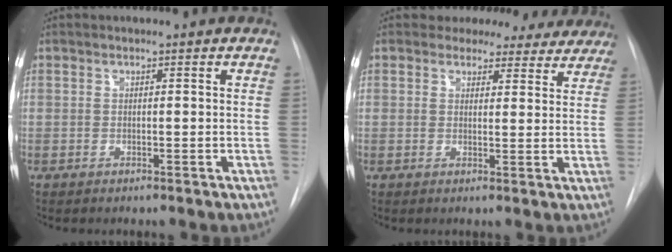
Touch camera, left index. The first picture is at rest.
{"total": 10.4, "force": [9.4, 4.4, 0.7], "torque": [0.026, -0.003, 0.086]}